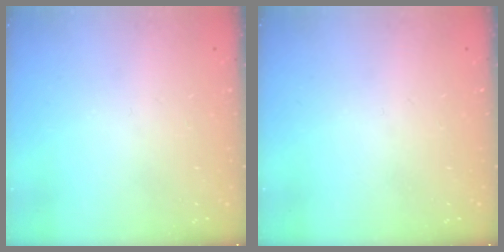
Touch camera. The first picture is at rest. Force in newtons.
{"total": 0.0}